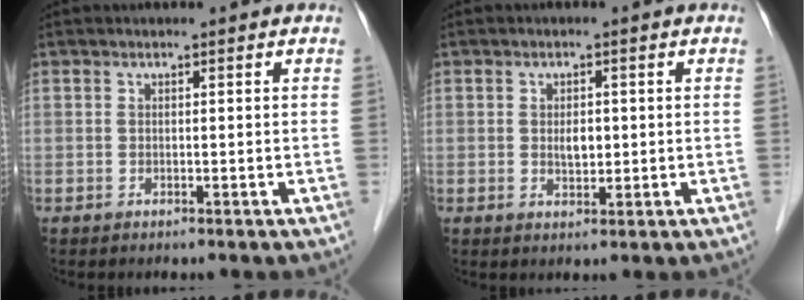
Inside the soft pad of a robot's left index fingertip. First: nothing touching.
{"total": 2.5, "force": [0.1, 1.4, 2.1], "torque": [-0.036, 0.000, 0.002]}